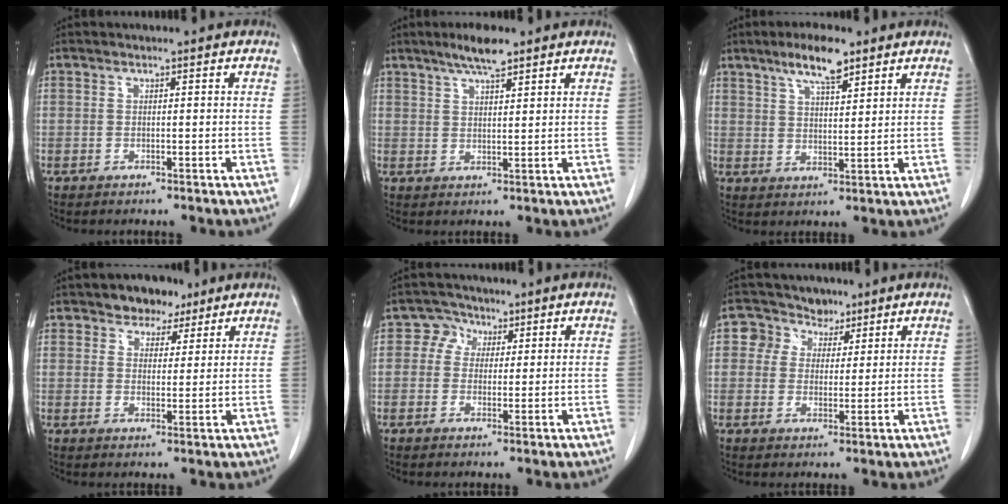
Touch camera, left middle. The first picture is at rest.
{"total": 5.2, "force": [3.9, 0.8, 3.4], "torque": [-0.064, 0.006, 0.068]}
{"total": 7.2, "force": [5.0, 1.6, 4.9], "torque": [-0.094, 0.005, 0.089]}
{"total": 5.3, "force": [3.8, 3.3, 1.7], "torque": [-0.021, 0.008, 0.063]}
{"total": 3.3, "force": [1.4, 2.9, 0.5], "torque": [-0.008, 0.009, 0.020]}
{"total": 5.0, "force": [3.1, 3.9, -0.1], "torque": [0.004, 0.013, 0.052]}